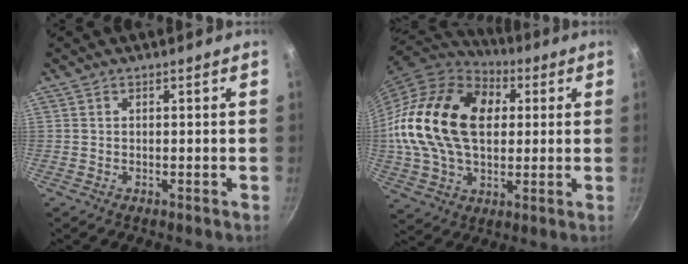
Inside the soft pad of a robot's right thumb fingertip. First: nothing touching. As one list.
[{"total": 25.3, "force": [3.9, 16.8, 18.5], "torque": [-0.324, 0.021, 0.062]}]